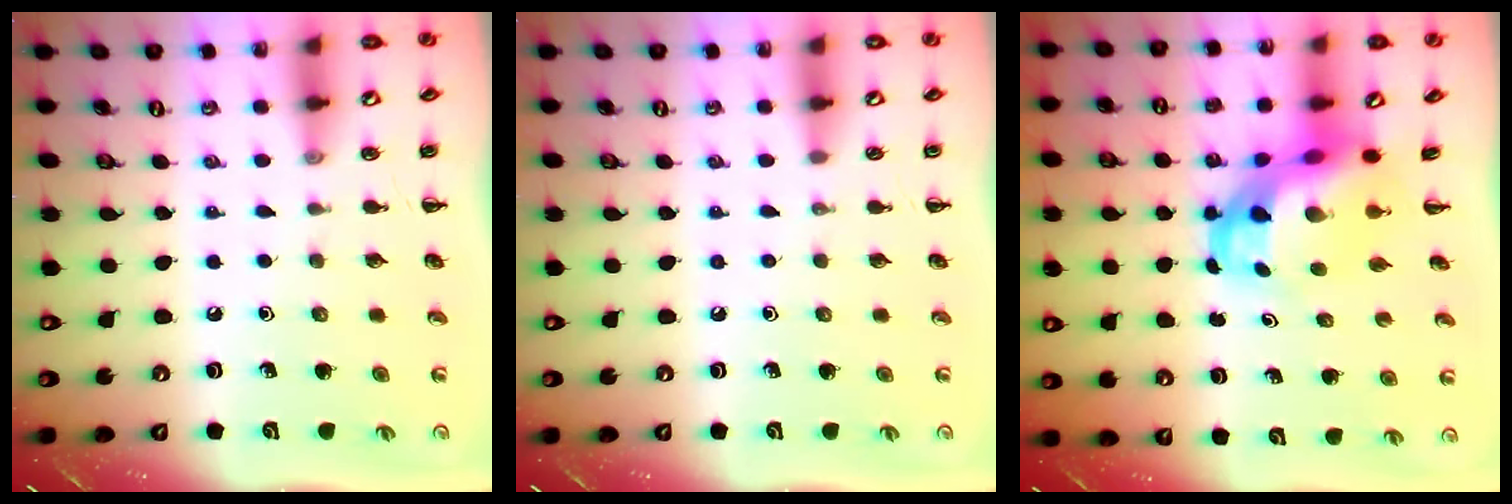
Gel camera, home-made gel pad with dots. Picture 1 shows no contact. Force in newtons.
{"total": 0.0}
{"total": 7.0, "press": 6.7, "slide": 2.0}